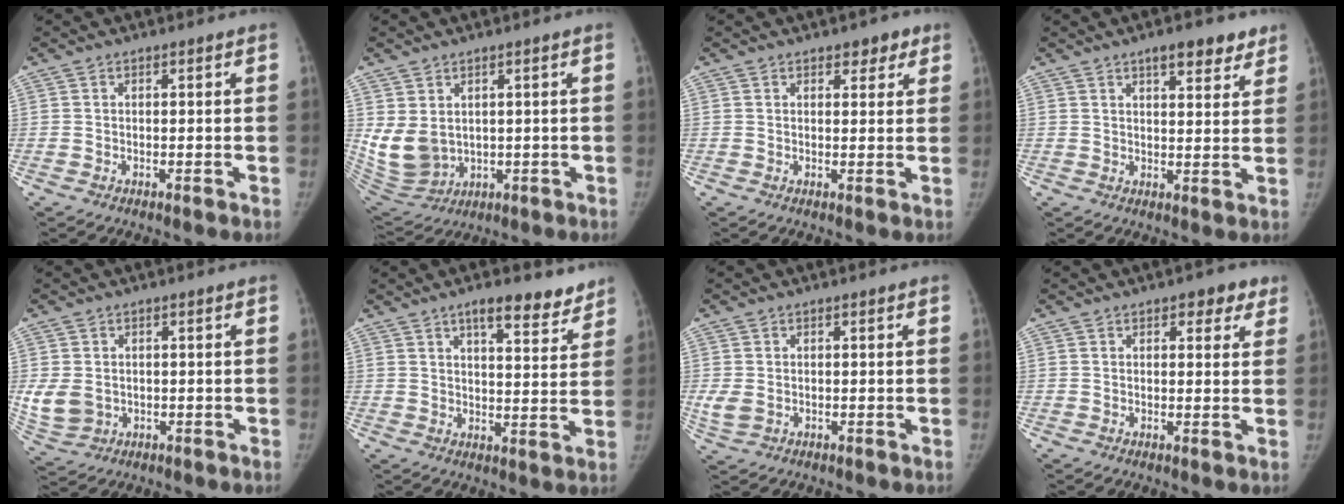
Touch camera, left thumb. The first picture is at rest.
{"total": 9.2, "force": [1.4, 7.1, 5.7], "torque": [-0.104, -0.016, 0.056]}
{"total": 3.2, "force": [2.1, 1.9, 1.6], "torque": [0.004, -0.008, 0.024]}
{"total": 7.2, "force": [4.9, 2.7, 4.6], "torque": [-0.036, -0.023, 0.065]}
{"total": 6.3, "force": [-0.4, 5.2, 3.6], "torque": [-0.066, -0.006, 0.008]}
{"total": 9.1, "force": [6.6, 3.0, 5.4], "torque": [-0.045, -0.039, 0.094]}
{"total": 3.0, "force": [-0.4, 2.3, 1.9], "torque": [-0.047, -0.003, -0.002]}
{"total": 4.2, "force": [2.4, 2.4, 2.5], "torque": [0.002, -0.006, 0.023]}